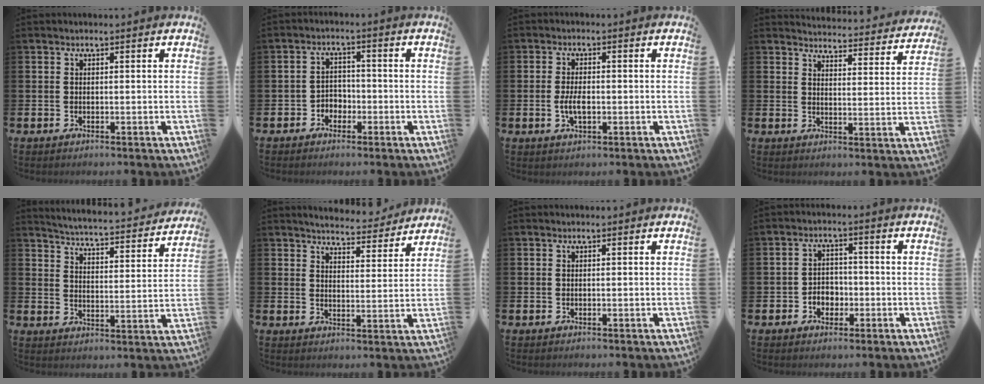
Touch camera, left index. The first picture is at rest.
{"total": 2.6, "force": [-1.7, 1.9, 0.3], "torque": [-0.017, 0.005, -0.041]}
{"total": 3.4, "force": [-0.4, 1.6, 2.9], "torque": [-0.049, -0.005, -0.013]}
{"total": 4.1, "force": [4.1, 0.4, 0.3], "torque": [-0.010, -0.039, 0.066]}
{"total": 4.7, "force": [4.7, 0.1, 0.9], "torque": [-0.043, -0.041, 0.076]}
{"total": 4.9, "force": [4.8, 0.6, 0.3], "torque": [-0.017, -0.038, 0.081]}
{"total": 0.0}
{"total": 3.1, "force": [-1.4, 2.5, 1.1], "torque": [-0.022, 0.004, -0.033]}